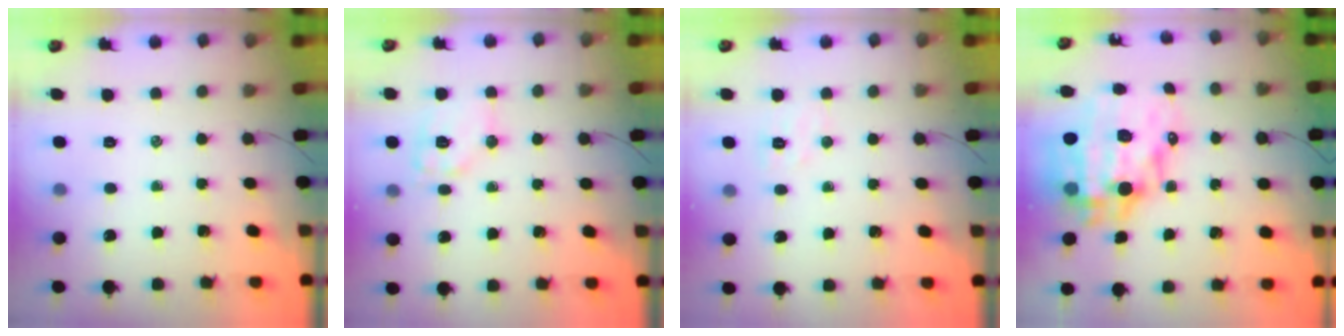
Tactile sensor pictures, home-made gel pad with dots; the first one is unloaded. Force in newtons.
{"total": 10.7, "press": 10.7, "slide": 1.0}
{"total": 4.1, "press": 4.0, "slide": 1.0}
{"total": 17.7, "press": 17.2, "slide": 4.3}